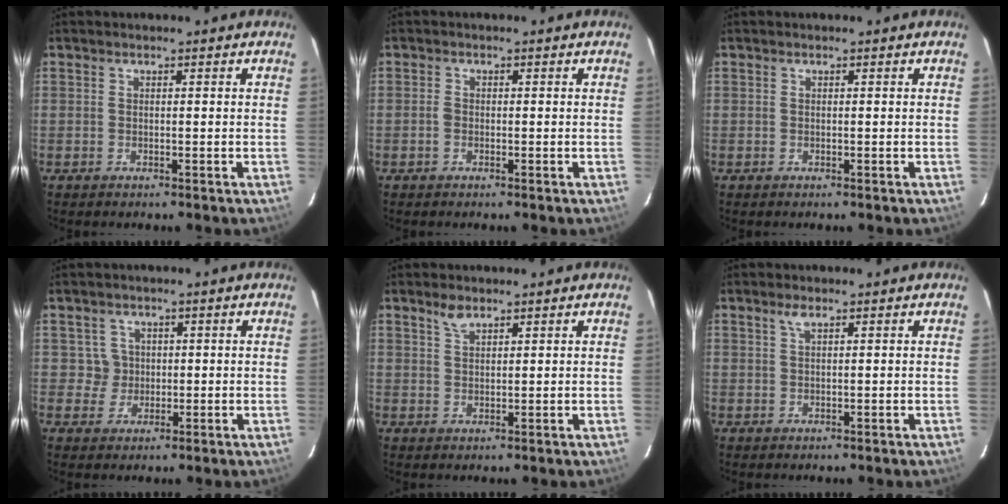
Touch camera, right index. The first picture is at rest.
{"total": 1.1, "force": [-0.3, 0.8, 0.6], "torque": [-0.014, 0.003, -0.008]}
{"total": 0.0}
{"total": 3.2, "force": [0.5, 3.2, -0.1], "torque": [0.010, 0.016, 0.009]}
{"total": 2.3, "force": [1.8, 0.9, 1.1], "torque": [-0.020, 0.004, 0.035]}
{"total": 1.2, "force": [0.8, 0.2, 0.9], "torque": [-0.018, 0.004, 0.015]}